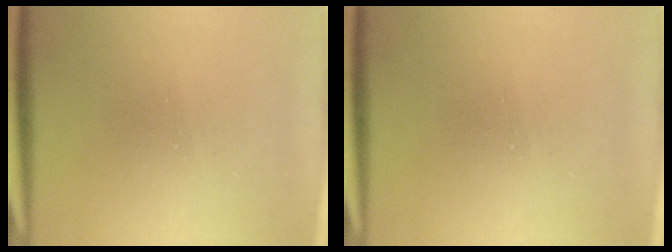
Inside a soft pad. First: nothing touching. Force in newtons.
{"total": 0.0}